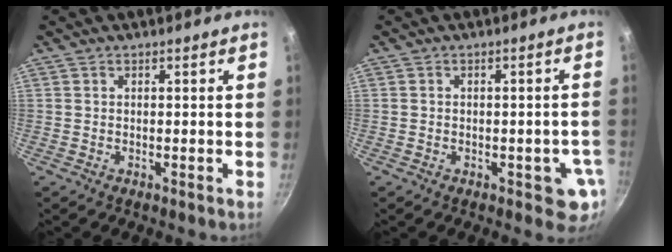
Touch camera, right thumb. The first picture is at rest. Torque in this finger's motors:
{"motor_torque": [0.88, 0.70, 0.55, -0.68, 0.04]}